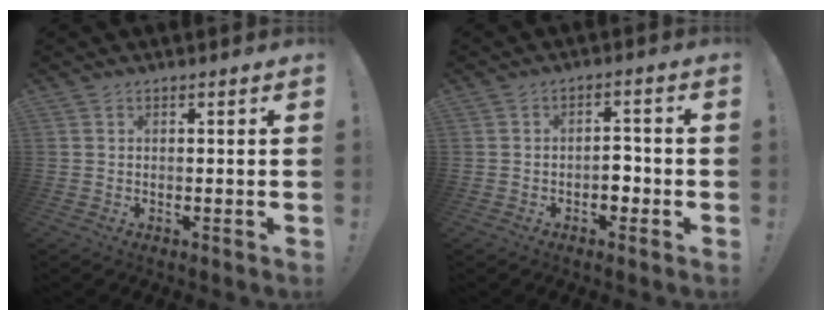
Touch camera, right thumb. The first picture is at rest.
{"total": 4.4, "force": [-1.6, 2.9, 2.9], "torque": [-0.028, 0.004, -0.030]}